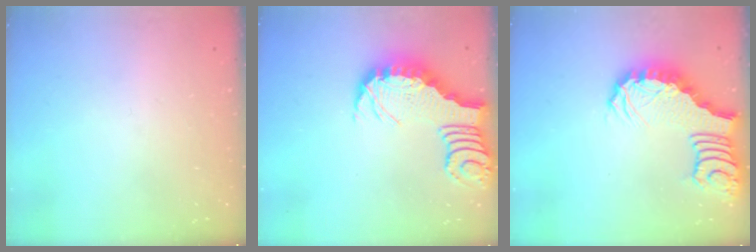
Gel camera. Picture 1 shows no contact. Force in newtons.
{"total": 3.3, "press": 3.3, "slide": 0.5}
{"total": 3.3, "press": 3.3, "slide": 0.8}